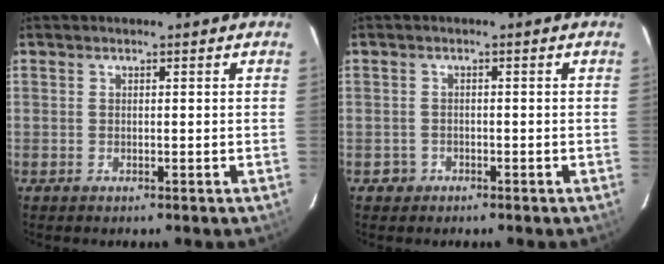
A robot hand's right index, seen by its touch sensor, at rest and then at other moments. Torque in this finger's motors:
{"motor_torque": [-0.15, 0.05, -0.44, -0.21]}